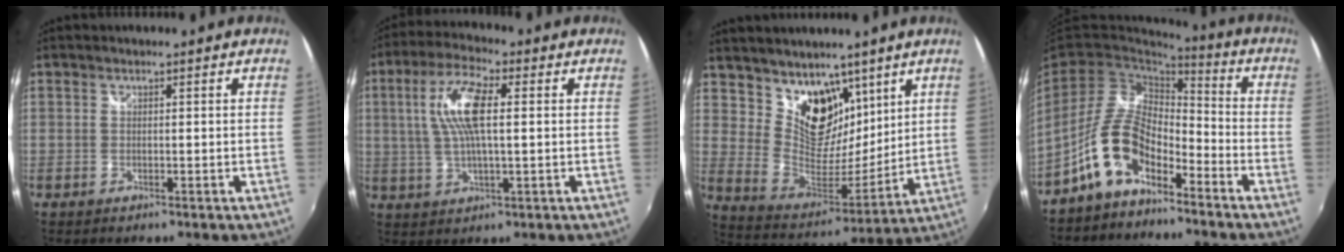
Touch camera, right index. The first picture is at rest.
{"total": 10.6, "force": [1.8, 3.1, 10.0], "torque": [-0.198, 0.012, 0.033]}
{"total": 13.9, "force": [9.0, 8.8, 5.8], "torque": [-0.104, -0.010, 0.173]}
{"total": 11.7, "force": [-7.0, 5.7, 7.6], "torque": [-0.158, 0.011, -0.134]}